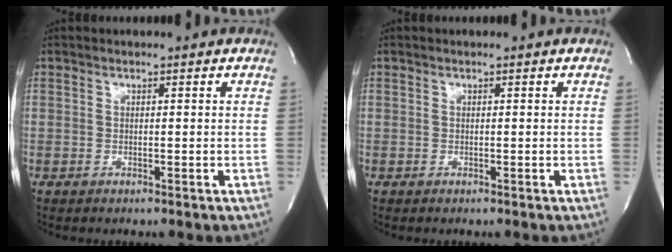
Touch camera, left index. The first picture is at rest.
{"total": 0.0}